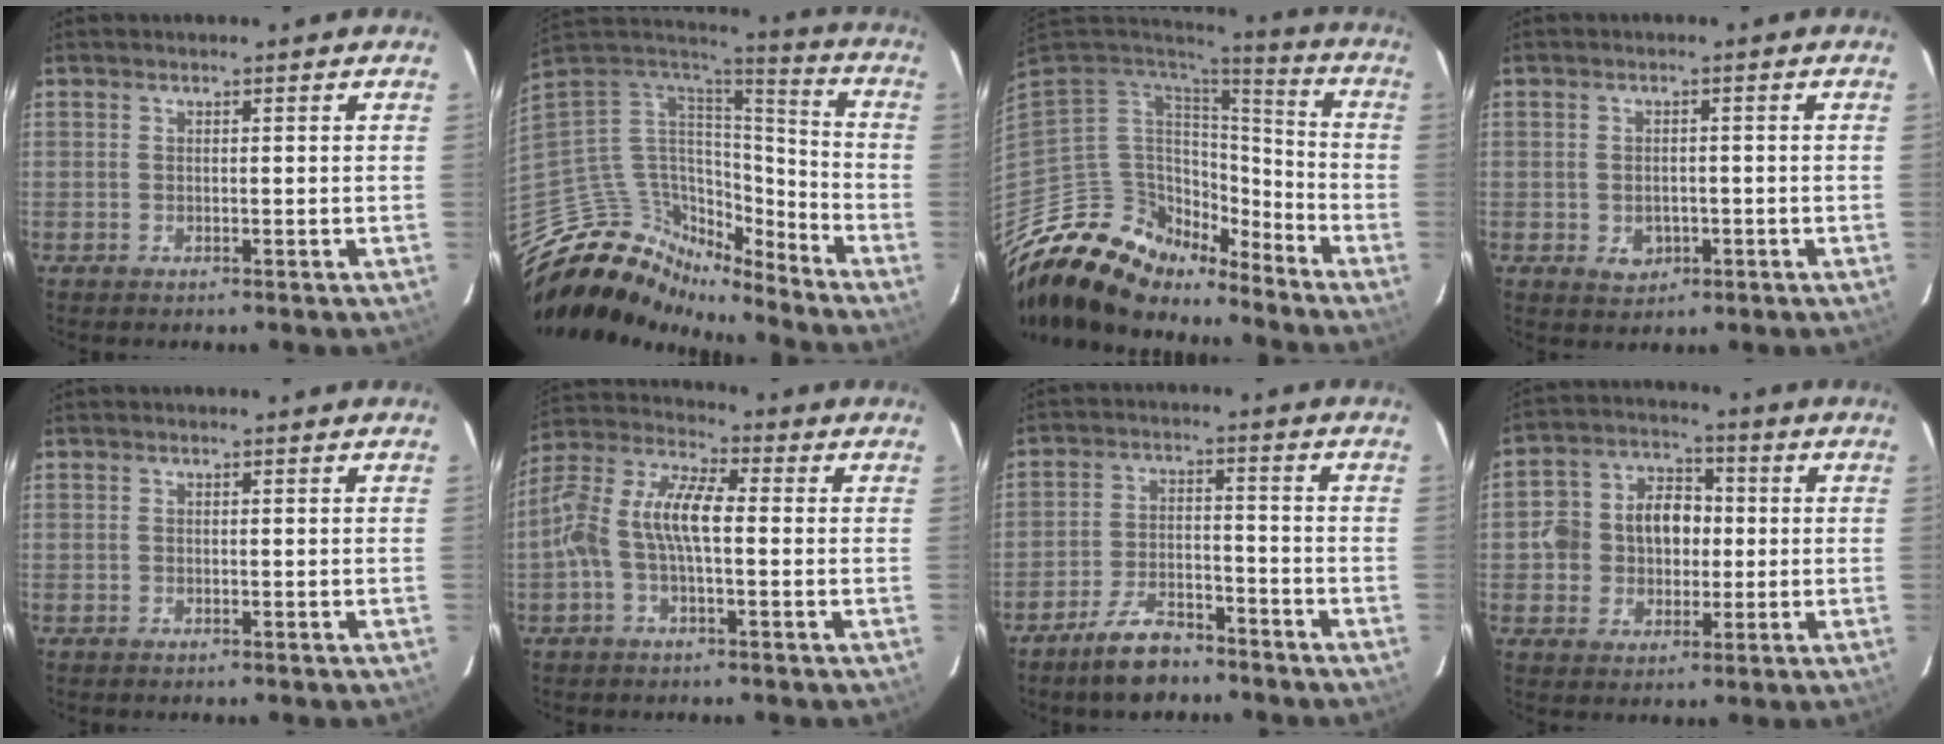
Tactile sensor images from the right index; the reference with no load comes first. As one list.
[{"total": 14.0, "force": [-12.8, 5.2, 2.4], "torque": [-0.058, 0.035, -0.245]}, {"total": 18.0, "force": [-14.9, 7.7, 6.5], "torque": [-0.138, 0.002, -0.266]}, {"total": 3.9, "force": [-1.1, 3.2, 1.8], "torque": [-0.036, 0.000, -0.006]}, {"total": 0.0}, {"total": 10.7, "force": [-0.9, 4.0, 9.9], "torque": [-0.212, 0.022, -0.023]}, {"total": 8.8, "force": [-7.0, 3.5, 4.1], "torque": [-0.096, 0.012, -0.116]}, {"total": 10.2, "force": [0.0, 8.9, 4.9], "torque": [-0.109, 0.035, 0.000]}]